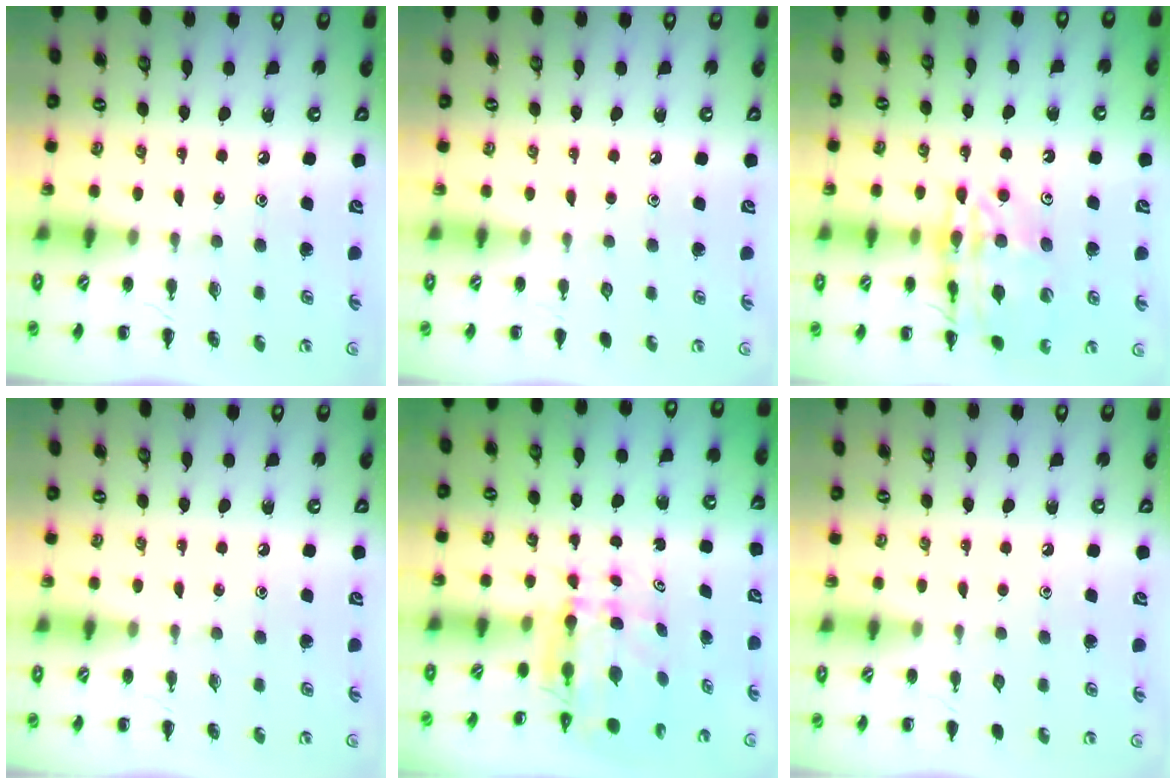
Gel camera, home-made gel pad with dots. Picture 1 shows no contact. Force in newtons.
{"total": 0.0}
{"total": 17.7, "press": 17.6, "slide": 1.6}
{"total": 0.0}
{"total": 4.9, "press": 4.5, "slide": 1.9}
{"total": 0.0}